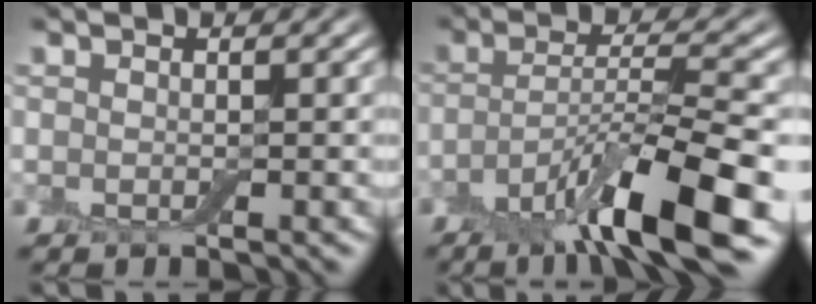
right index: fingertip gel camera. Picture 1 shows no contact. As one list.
[{"total": 9.7, "force": [-5.2, 1.8, 8.0], "torque": [-0.122, 0.005, -0.098]}]